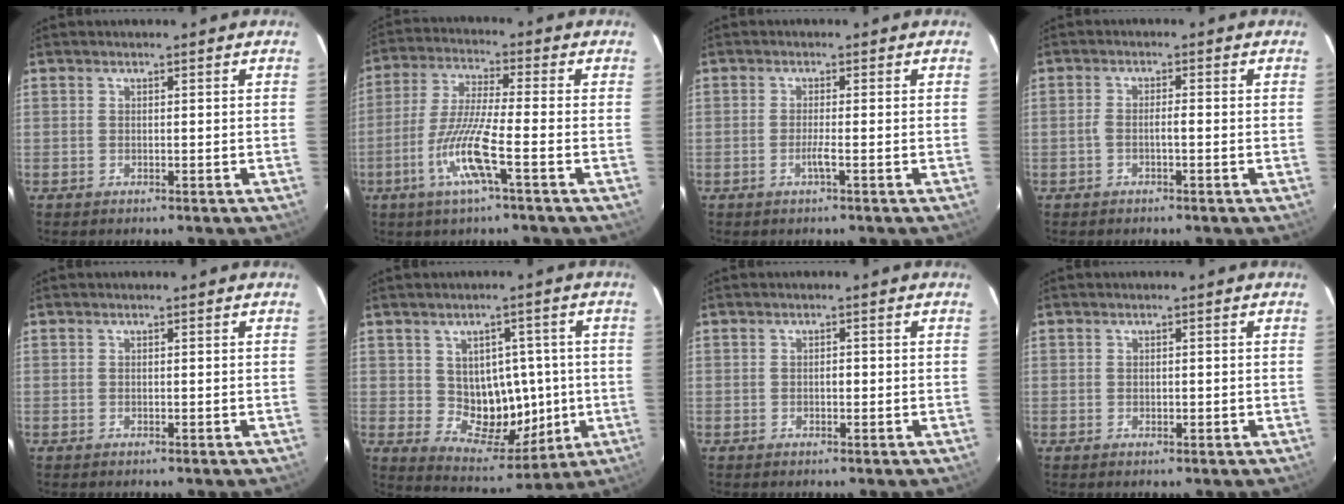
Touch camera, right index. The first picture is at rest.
{"total": 10.0, "force": [-3.9, -0.1, 9.2], "torque": [-0.187, -0.009, -0.080]}
{"total": 1.6, "force": [-0.7, -0.3, 1.4], "torque": [-0.029, -0.002, -0.015]}
{"total": 1.9, "force": [-0.6, 0.3, 1.8], "torque": [-0.034, 0.008, -0.012]}
{"total": 0.0}
{"total": 10.0, "force": [0.4, 7.1, 6.9], "torque": [-0.094, 0.017, 0.030]}
{"total": 0.8, "force": [-0.2, 0.4, 0.7], "torque": [-0.012, 0.002, -0.003]}
{"total": 0.8, "force": [-0.1, 0.5, 0.6], "torque": [-0.007, -0.001, 0.002]}